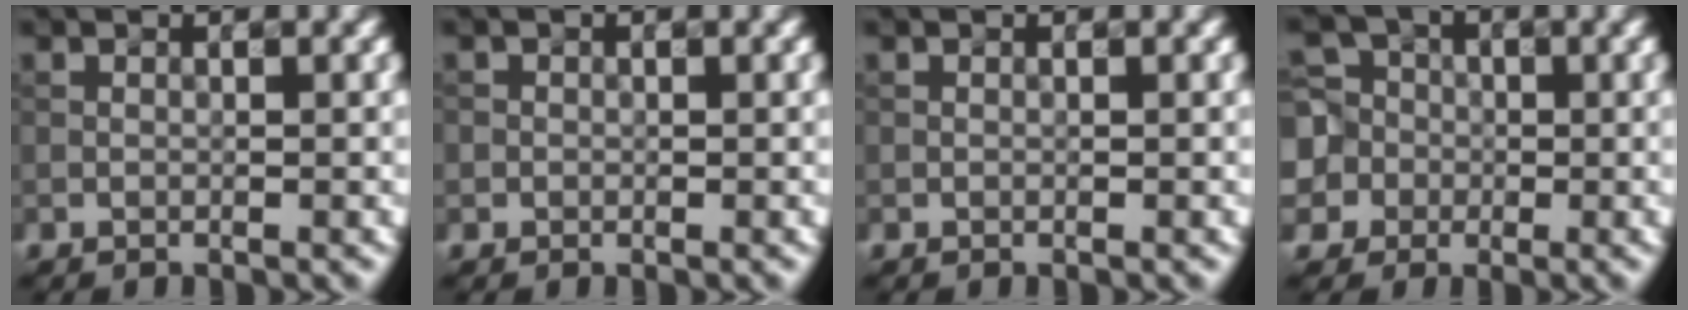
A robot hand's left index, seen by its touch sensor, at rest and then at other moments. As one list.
[{"total": 0.8, "force": [0.0, 0.8, 0.0], "torque": [0.008, -0.004, -0.003]}, {"total": 0.0}, {"total": 7.7, "force": [-0.6, 7.3, 2.3], "torque": [-0.059, 0.026, -0.047]}]